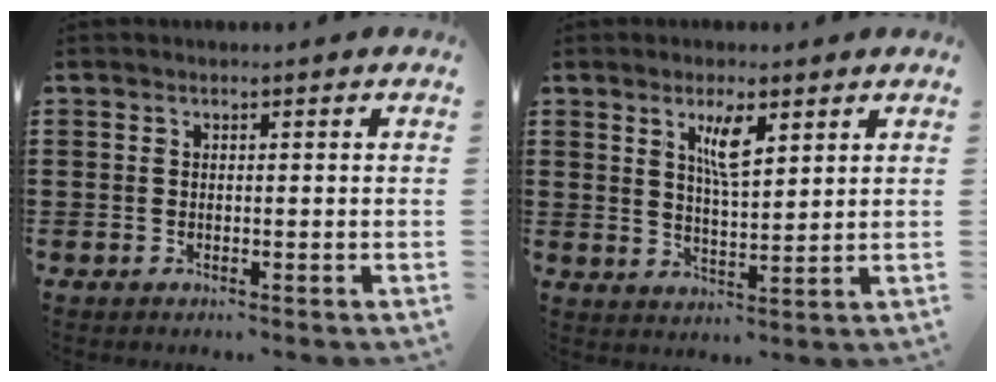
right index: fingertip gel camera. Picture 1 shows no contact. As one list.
[{"total": 5.5, "force": [2.7, 1.5, 4.5], "torque": [-0.089, 0.002, 0.044]}]